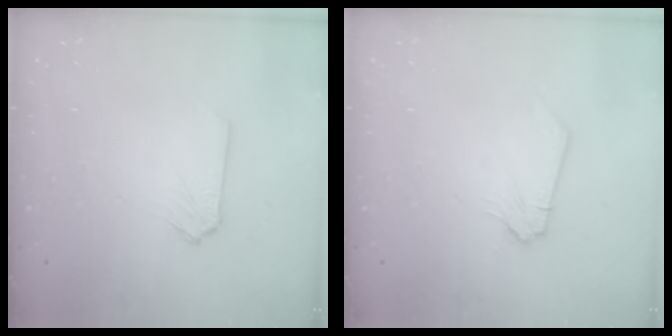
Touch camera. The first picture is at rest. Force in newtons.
{"total": 0.0}